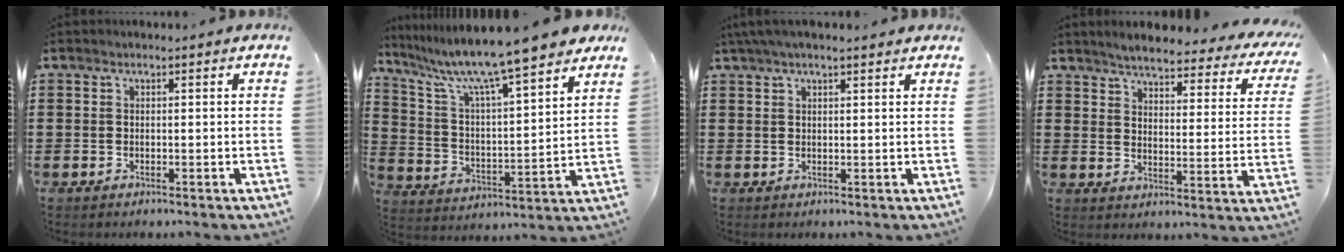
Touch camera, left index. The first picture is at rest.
{"total": 9.5, "force": [8.4, -0.2, 4.5], "torque": [-0.122, -0.061, 0.137]}
{"total": 2.7, "force": [2.1, 0.3, 1.7], "torque": [-0.037, 0.005, 0.040]}
{"total": 4.0, "force": [3.9, 0.2, 1.0], "torque": [-0.043, -0.029, 0.060]}